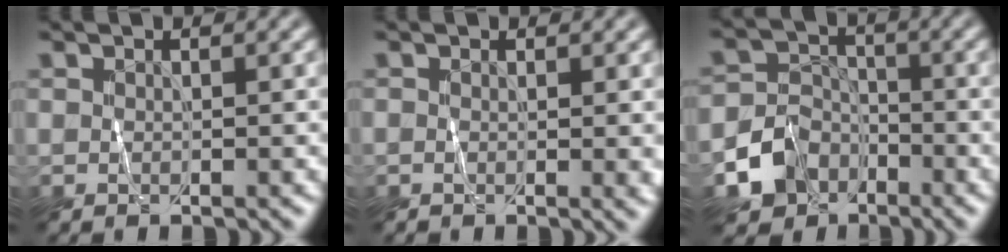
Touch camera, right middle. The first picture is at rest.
{"total": 1.7, "force": [0.1, 0.4, 1.6], "torque": [-0.014, 0.000, -0.001]}
{"total": 5.3, "force": [-3.2, 4.0, 1.5], "torque": [-0.011, 0.004, -0.064]}